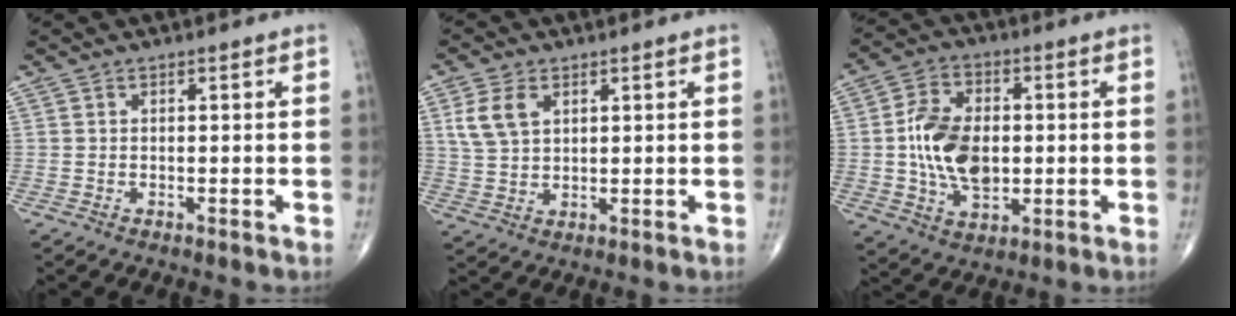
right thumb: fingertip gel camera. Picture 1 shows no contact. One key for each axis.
{"total": 6.5, "fx": 2.5, "fy": 4.2, "fz": 4.3, "tx": -0.083, "ty": -0.002, "tz": 0.055}
{"total": 13.4, "fx": 0.0, "fy": 8.7, "fz": 10.3, "tx": -0.171, "ty": 0.005, "tz": 0.005}